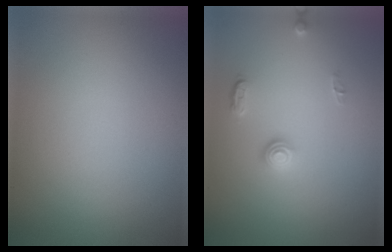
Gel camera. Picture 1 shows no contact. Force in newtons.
{"total": 1.4, "press": 1.0, "slide": 1.0}